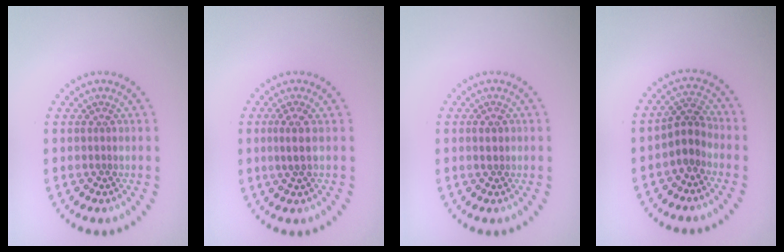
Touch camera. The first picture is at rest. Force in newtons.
{"total": 1.7, "press": 1.4, "slide": 1.1}
{"total": 1.0, "press": 0.9, "slide": 0.2}
{"total": 2.4, "press": 2.0, "slide": 1.4}